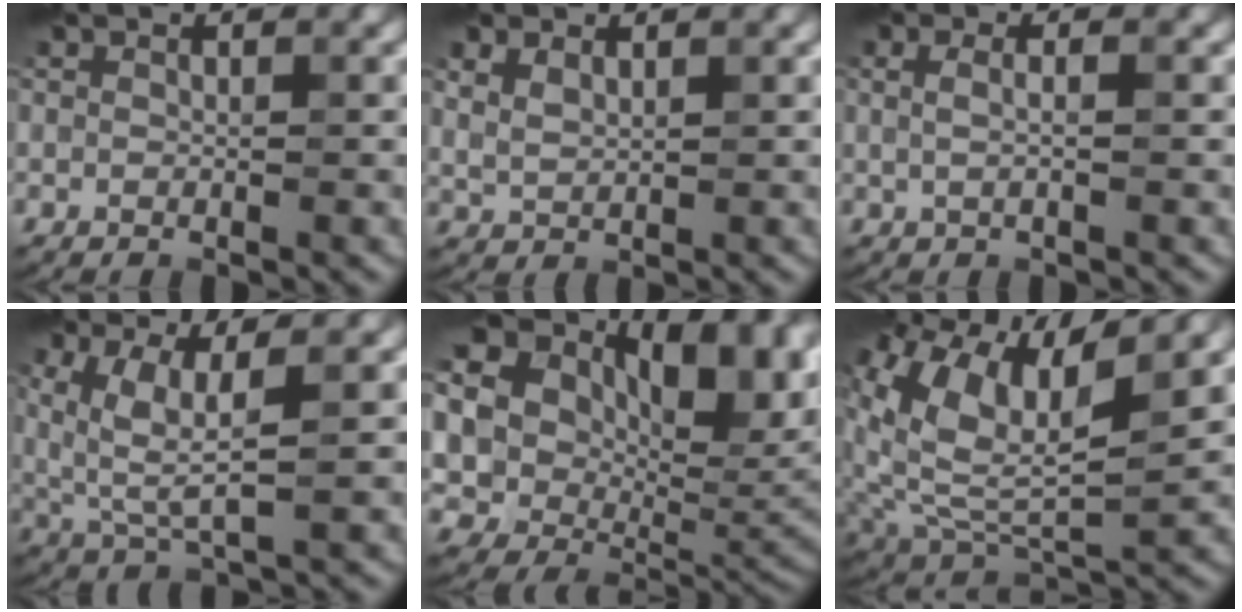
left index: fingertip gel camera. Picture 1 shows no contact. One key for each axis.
{"total": 1.6, "fx": 0.9, "fy": 0.9, "fz": 1.0, "tx": -0.028, "ty": 0.001, "tz": 0.025}
{"total": 2.1, "fx": 0.6, "fy": 0.8, "fz": 1.9, "tx": -0.031, "ty": 0.010, "tz": -0.003}
{"total": 4.4, "fx": 1.0, "fy": 0.9, "fz": 4.2, "tx": -0.098, "ty": -0.006, "tz": 0.029}
{"total": 22.0, "fx": 8.5, "fy": 14.8, "fz": 13.9, "tx": -0.289, "ty": 0.037, "tz": 0.172}
{"total": 10.0, "fx": 4.2, "fy": 4.0, "fz": 8.1, "tx": -0.185, "ty": 0.012, "tz": 0.081}